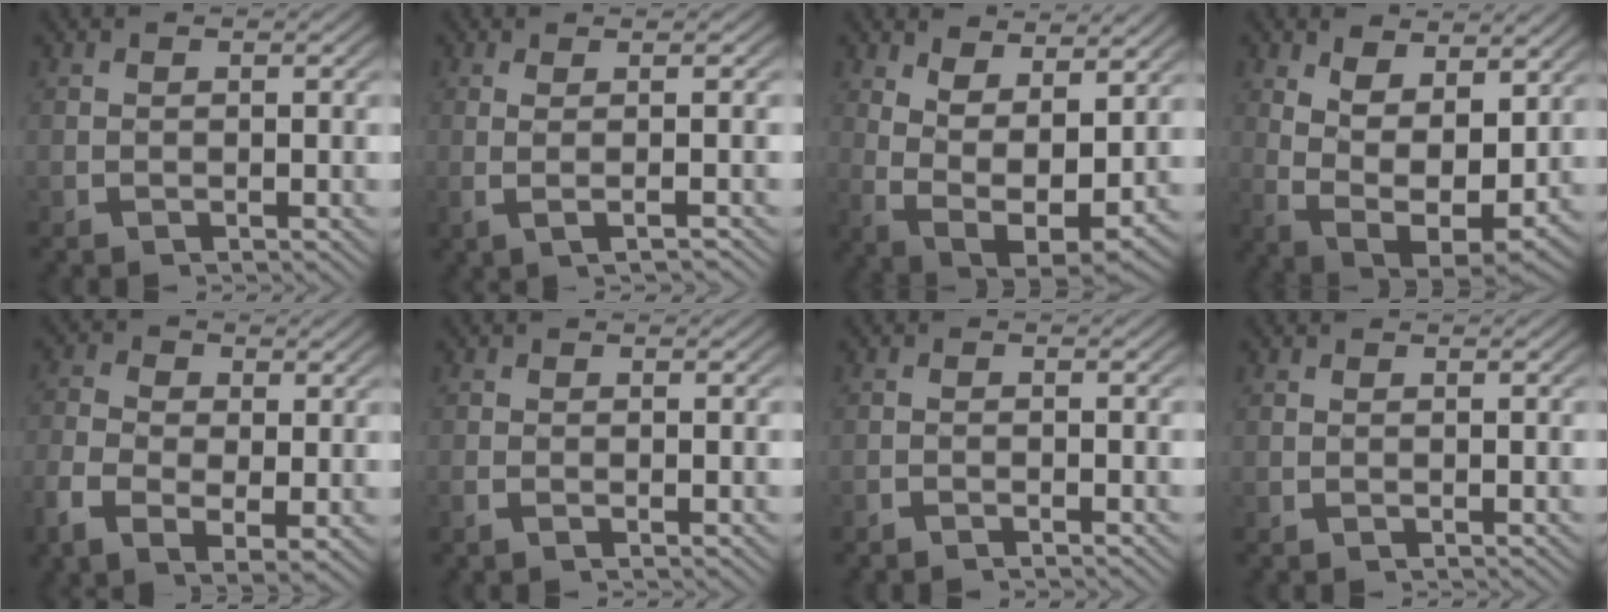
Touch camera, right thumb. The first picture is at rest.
{"total": 3.2, "force": [-0.1, 0.0, 3.2], "torque": [-0.065, 0.003, 0.001]}
{"total": 9.3, "force": [-0.5, 6.2, 6.9], "torque": [-0.152, -0.056, 0.012]}
{"total": 10.1, "force": [-0.8, 6.9, 7.3], "torque": [-0.163, -0.057, 0.007]}
{"total": 5.0, "force": [-0.6, 3.3, 3.7], "torque": [-0.082, -0.024, -0.005]}
{"total": 0.6, "force": [-0.2, 0.1, 0.5], "torque": [-0.016, -0.002, -0.004]}
{"total": 0.8, "force": [-0.8, 0.0, 0.3], "torque": [-0.003, 0.004, -0.021]}
{"total": 0.0}